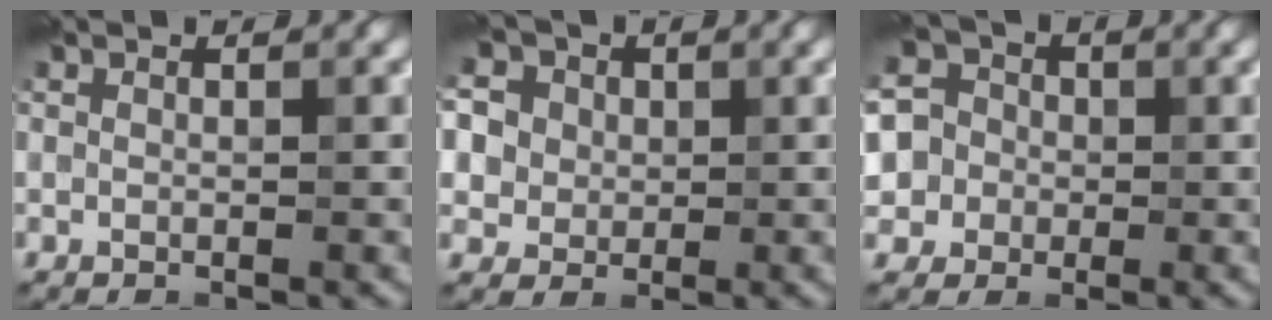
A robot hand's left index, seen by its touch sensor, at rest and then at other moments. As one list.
[{"total": 11.7, "force": [4.5, 9.5, 5.1], "torque": [-0.134, 0.035, 0.064]}, {"total": 6.5, "force": [-0.3, 6.2, 1.9], "torque": [-0.046, 0.031, -0.039]}]